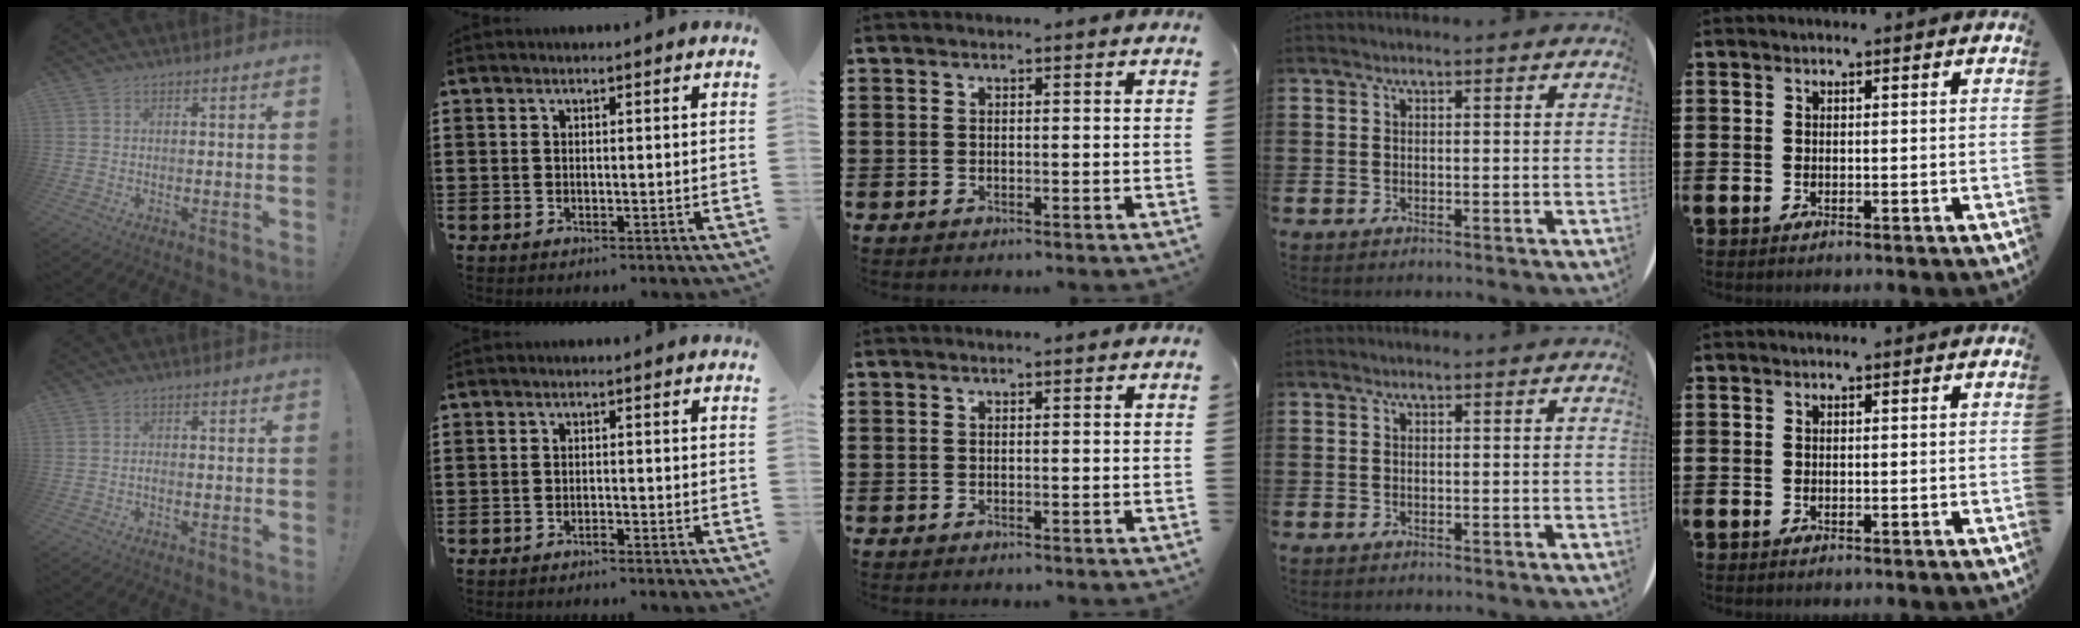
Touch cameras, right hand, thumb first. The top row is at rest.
{"thumb": {"total": 0.9, "force": [-0.7, 0.3, 0.5], "torque": [-0.008, 0.002, -0.012]}, "index": {"total": 0.9, "force": [-0.9, 0.0, 0.1], "torque": [-0.005, 0.000, -0.020]}}